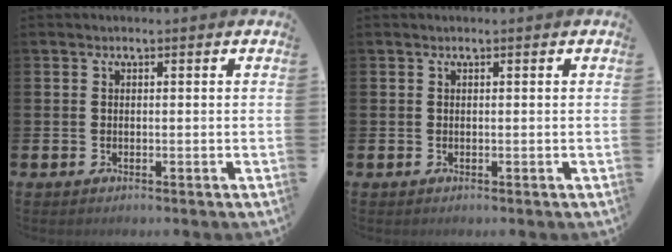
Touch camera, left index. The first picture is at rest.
{"total": 0.0}